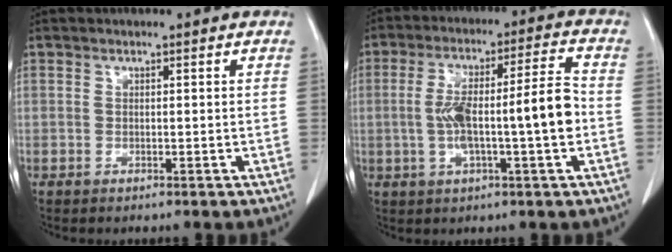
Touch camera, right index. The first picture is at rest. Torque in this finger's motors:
{"motor_torque": [0.61, -0.01, 0.57, 0.11]}